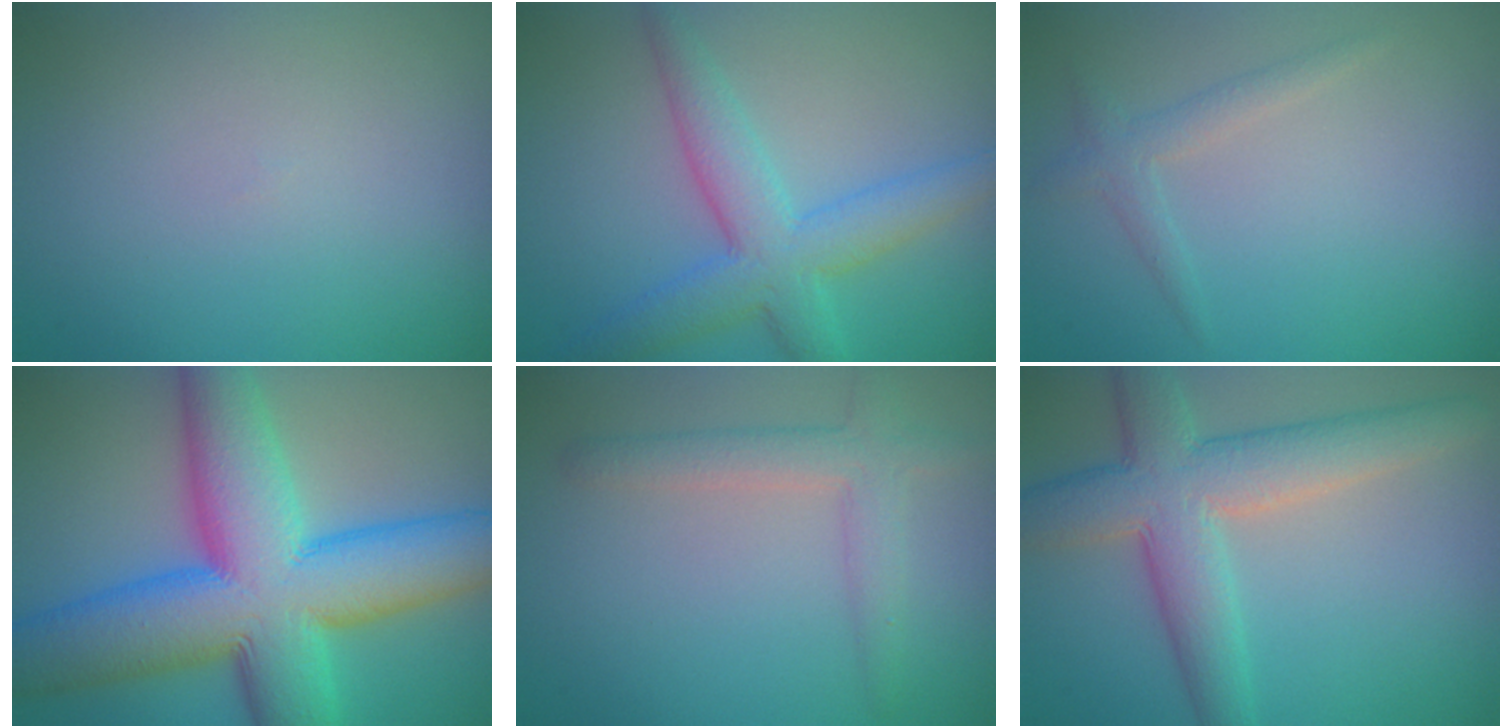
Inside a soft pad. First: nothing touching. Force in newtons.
{"total": 5.3, "press": 5.3, "slide": 0.2}
{"total": 1.6, "press": 1.6, "slide": 0.1}
{"total": 14.9, "press": 14.9, "slide": 0.3}
{"total": 3.0, "press": 3.0, "slide": 0.2}
{"total": 7.2, "press": 7.2, "slide": 0.3}